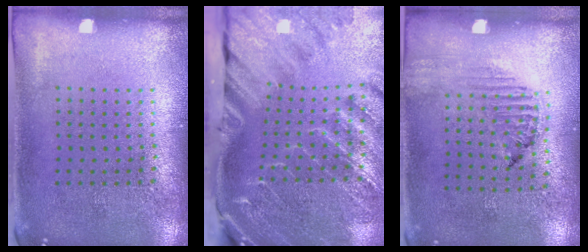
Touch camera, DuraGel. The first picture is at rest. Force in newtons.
{"total": 3.4, "press": 3.0, "slide": 1.5}
{"total": 1.2, "press": 1.2, "slide": 0.2}